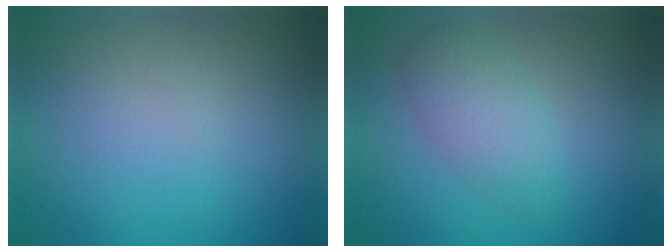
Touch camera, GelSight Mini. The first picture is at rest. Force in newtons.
{"total": 2.9, "press": 2.9, "slide": 0.2}